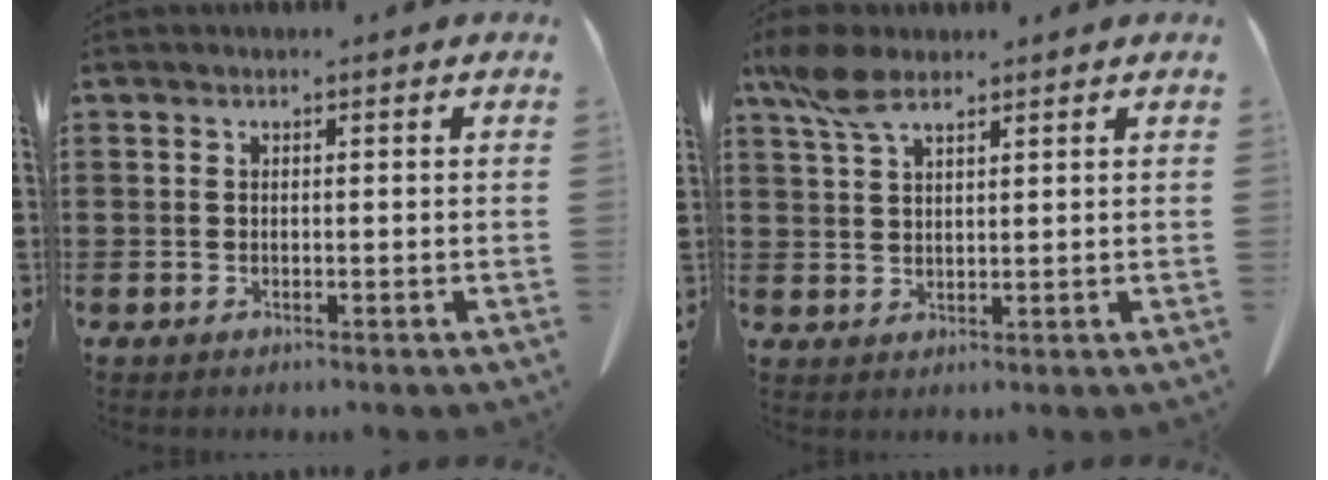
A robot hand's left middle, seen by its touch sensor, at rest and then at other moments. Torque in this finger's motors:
{"motor_torque": [1.19, 0.95, 0.12, 0.09]}